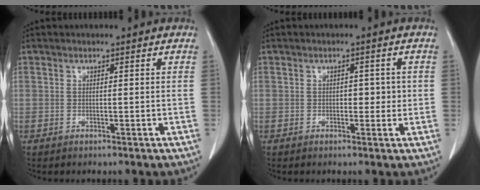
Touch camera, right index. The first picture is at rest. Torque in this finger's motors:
{"motor_torque": [-0.02, -0.01, 0.02, 0.00]}